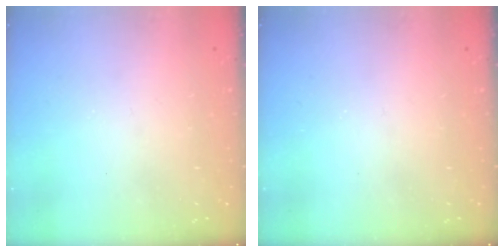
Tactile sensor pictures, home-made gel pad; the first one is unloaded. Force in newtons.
{"total": 0.0}